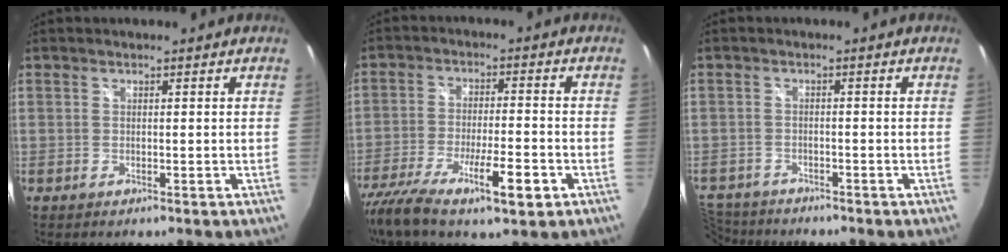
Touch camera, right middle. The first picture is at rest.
{"total": 16.1, "force": [-10.0, 3.5, 12.1], "torque": [-0.244, -0.047, -0.175]}
{"total": 7.3, "force": [-6.3, 3.3, 1.4], "torque": [-0.062, -0.002, -0.118]}